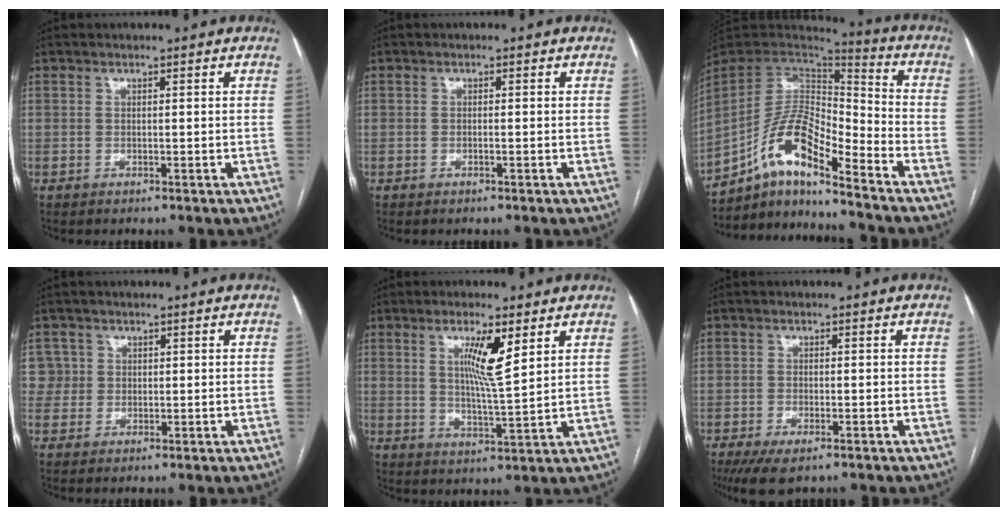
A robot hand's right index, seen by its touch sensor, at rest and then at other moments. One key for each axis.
{"total": 0.5, "fx": -0.2, "fy": 0.0, "fz": 0.5, "tx": -0.010, "ty": 0.001, "tz": -0.003}
{"total": 13.9, "fx": -8.9, "fy": 3.3, "fz": 10.2, "tx": -0.189, "ty": 0.028, "tz": -0.160}
{"total": 2.9, "fx": 0.8, "fy": 2.8, "fz": -0.2, "tx": 0.022, "ty": 0.012, "tz": 0.010}
{"total": 7.3, "fx": 3.0, "fy": 0.3, "fz": 6.7, "tx": -0.121, "ty": -0.010, "tz": 0.055}
{"total": 5.3, "fx": -3.5, "fy": 1.9, "fz": 3.4, "tx": -0.053, "ty": -0.008, "tz": -0.057}